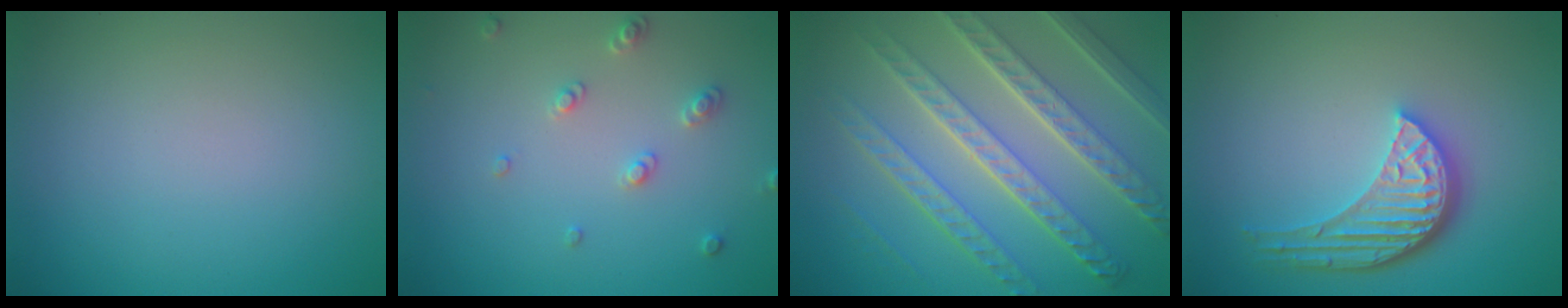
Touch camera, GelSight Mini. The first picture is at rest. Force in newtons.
{"total": 1.9, "press": 1.8, "slide": 0.5}
{"total": 8.4, "press": 6.2, "slide": 5.8}
{"total": 5.1, "press": 3.8, "slide": 3.4}